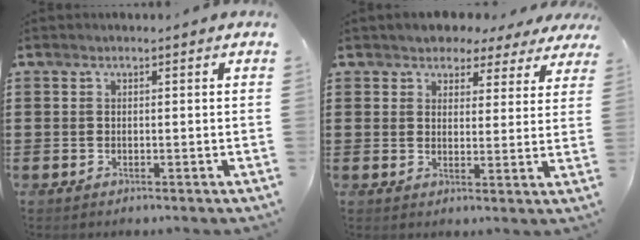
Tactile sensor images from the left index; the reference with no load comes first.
{"total": 3.8, "force": [3.3, 1.8, 0.4], "torque": [-0.020, -0.009, 0.055]}